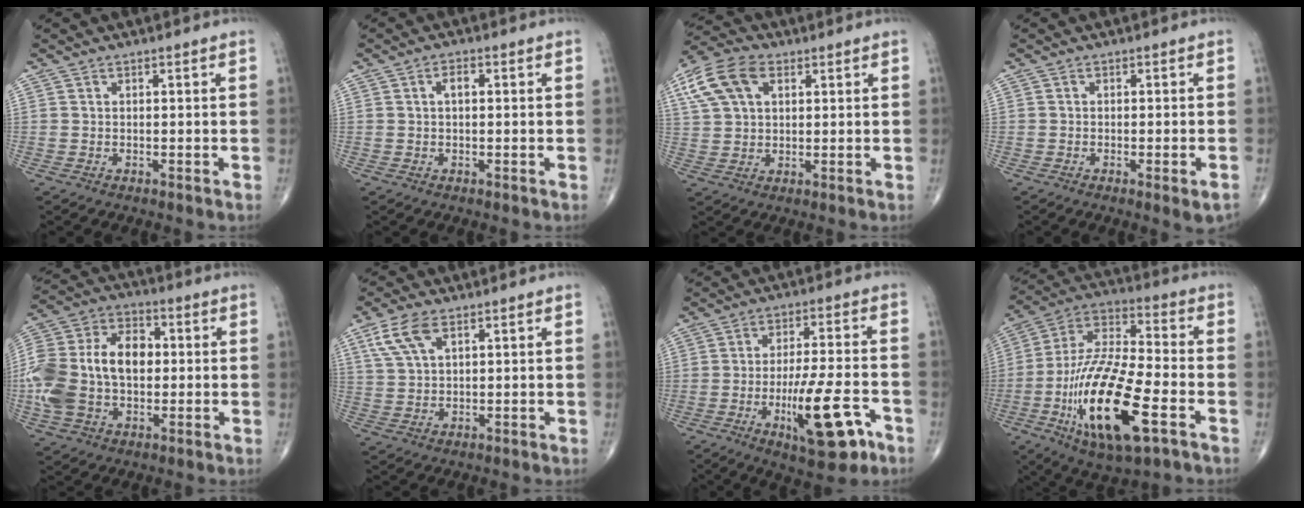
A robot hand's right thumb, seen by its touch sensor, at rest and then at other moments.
{"total": 2.3, "force": [0.4, 1.2, 1.9], "torque": [-0.032, 0.008, 0.005]}
{"total": 11.4, "force": [4.4, 7.1, 7.7], "torque": [-0.156, 0.014, 0.082]}
{"total": 3.2, "force": [-1.5, 0.6, 2.8], "torque": [-0.038, 0.000, -0.019]}
{"total": 20.6, "force": [-0.2, 13.6, 15.5], "torque": [-0.325, 0.027, -0.004]}
{"total": 6.9, "force": [3.5, 3.3, 4.9], "torque": [-0.104, -0.001, 0.072]}
{"total": 14.8, "force": [-6.2, 4.3, 12.7], "torque": [-0.204, 0.020, -0.089]}
{"total": 24.0, "force": [-8.1, 8.2, 21.0], "torque": [-0.427, 0.018, -0.138]}